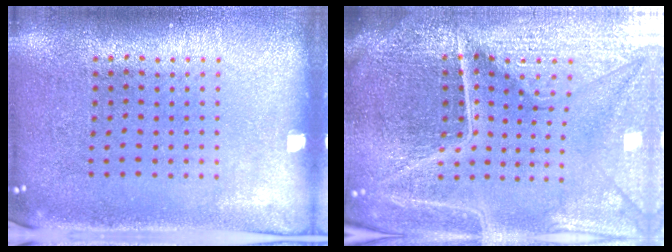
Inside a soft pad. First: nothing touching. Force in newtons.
{"total": 6.2, "press": 5.5, "slide": 2.8}